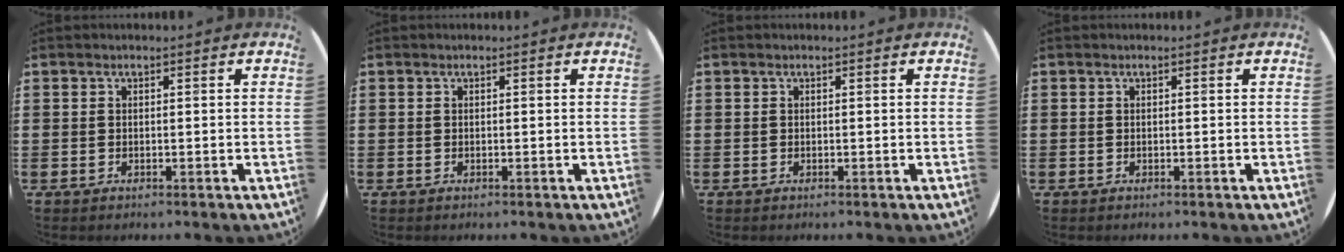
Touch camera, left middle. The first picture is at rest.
{"total": 0.0}
{"total": 0.0}
{"total": 0.0}